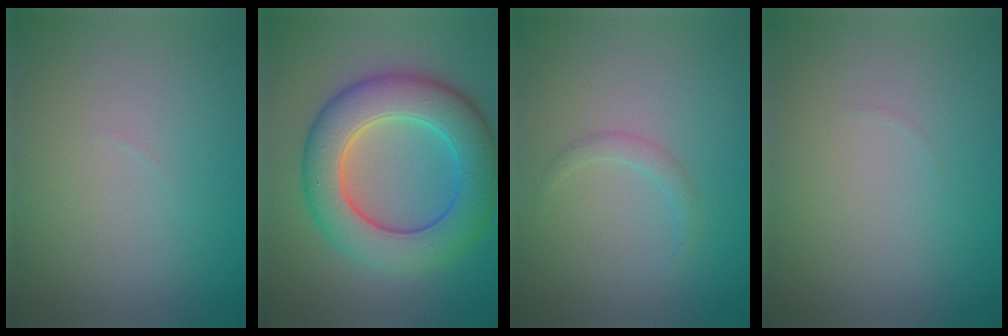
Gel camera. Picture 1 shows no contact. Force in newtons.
{"total": 9.1, "press": 9.1, "slide": 0.1}
{"total": 1.1, "press": 1.1, "slide": 0.1}
{"total": 0.0}